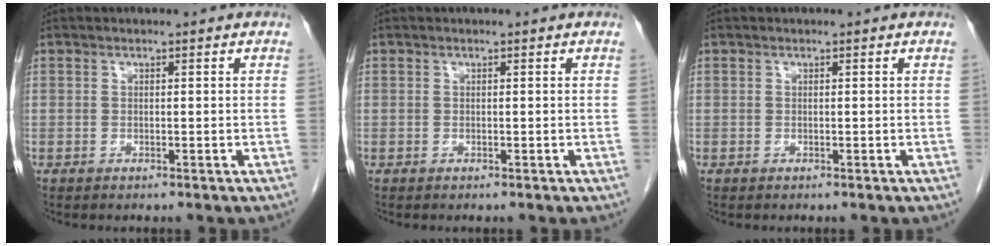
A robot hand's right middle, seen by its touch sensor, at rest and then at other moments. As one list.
[{"total": 0.0}, {"total": 0.0}]